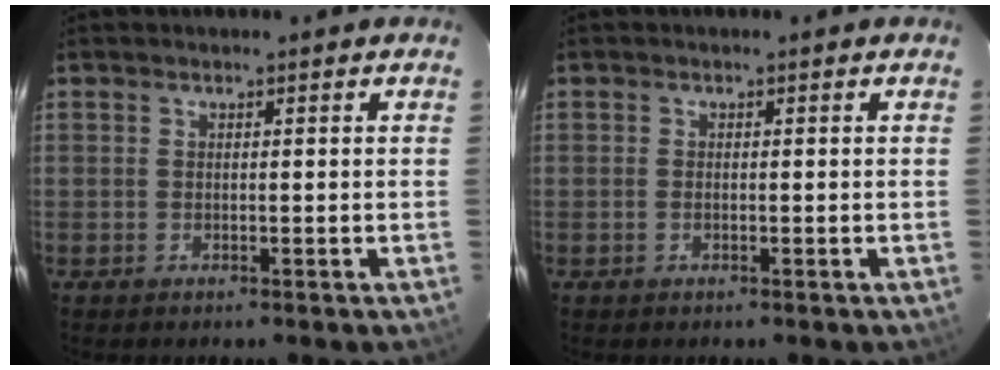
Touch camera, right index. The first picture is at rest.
{"total": 0.7, "force": [-0.2, 0.4, 0.5], "torque": [-0.011, 0.000, -0.005]}